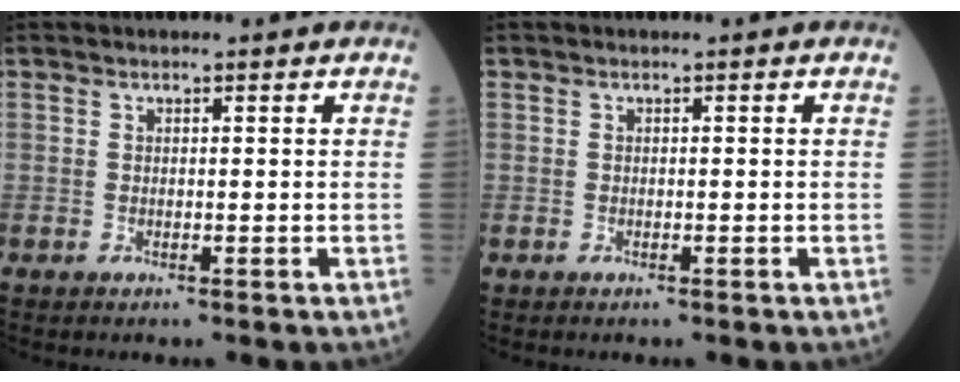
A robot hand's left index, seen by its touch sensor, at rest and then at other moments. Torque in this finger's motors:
{"motor_torque": [-0.01, 0.01, 0.00, 0.00]}